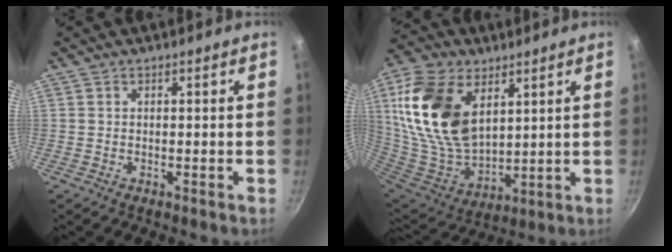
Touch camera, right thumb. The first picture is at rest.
{"total": 21.8, "force": [7.9, 13.4, 15.2], "torque": [-0.280, -0.036, 0.161]}